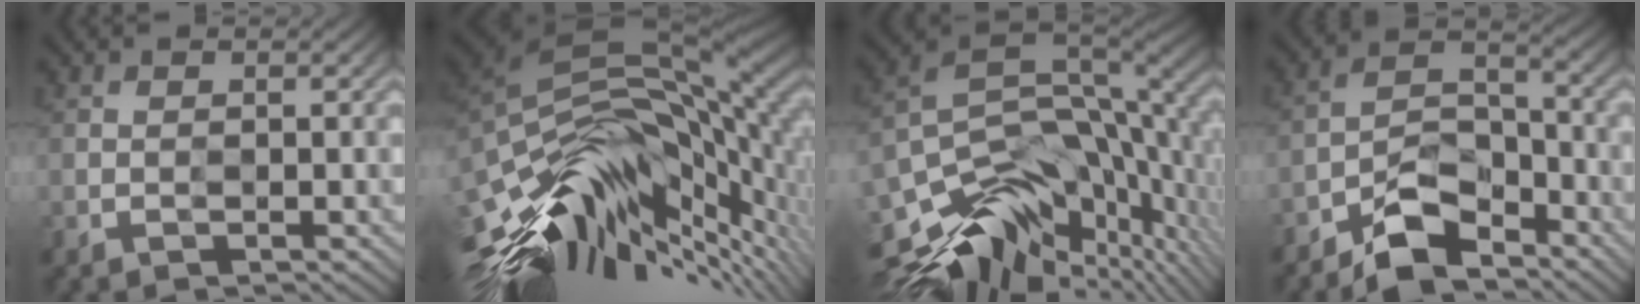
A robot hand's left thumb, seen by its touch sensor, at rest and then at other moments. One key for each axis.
{"total": 14.9, "fx": -3.3, "fy": 7.2, "fz": 12.6, "tx": -0.262, "ty": -0.008, "tz": -0.053}
{"total": 13.8, "fx": -5.2, "fy": 8.4, "fz": 9.7, "tx": -0.206, "ty": -0.030, "tz": -0.076}
{"total": 6.8, "fx": -5.6, "fy": 2.6, "fz": 2.9, "tx": -0.042, "ty": 0.013, "tz": -0.119}